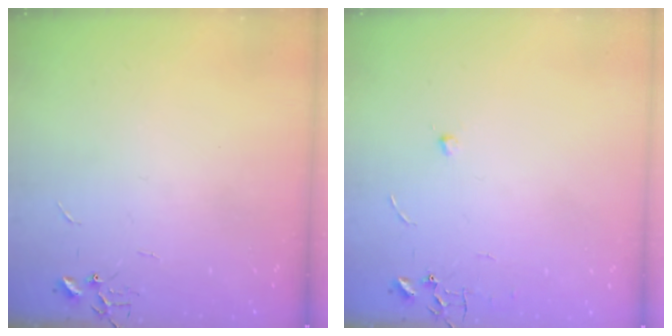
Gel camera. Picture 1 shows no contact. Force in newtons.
{"total": 5.1, "press": 5.1, "slide": 0.6}